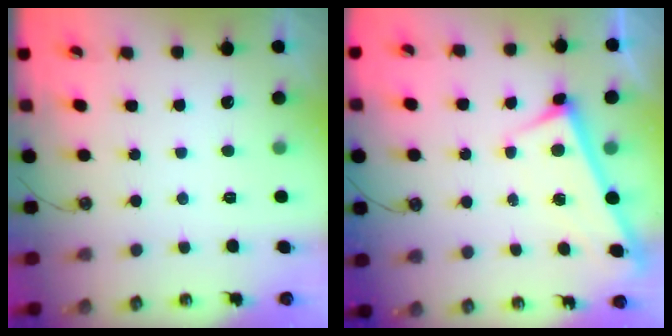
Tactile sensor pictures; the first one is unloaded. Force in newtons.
{"total": 2.9, "press": 2.9, "slide": 0.1}